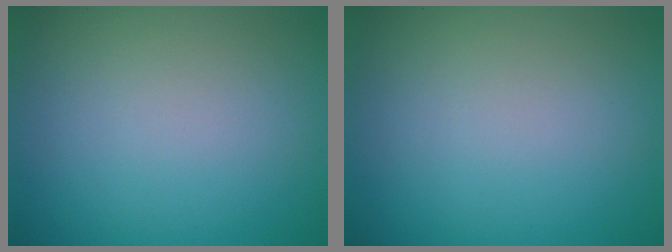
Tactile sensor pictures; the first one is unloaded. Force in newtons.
{"total": 0.0}